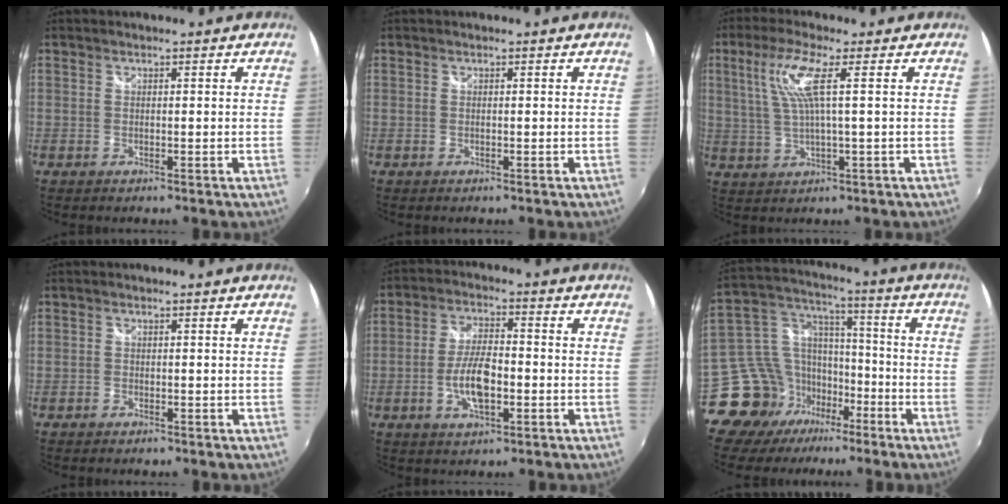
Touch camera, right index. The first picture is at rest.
{"total": 0.0}
{"total": 7.3, "force": [2.2, -0.1, 7.0], "torque": [-0.134, 0.002, 0.051]}
{"total": 0.8, "force": [-0.7, -0.1, 0.2], "torque": [-0.004, -0.002, -0.016]}
{"total": 8.3, "force": [-2.4, 3.2, 7.2], "torque": [-0.144, 0.000, -0.043]}
{"total": 15.1, "force": [-9.2, 10.6, 5.5], "torque": [-0.132, 0.050, -0.147]}